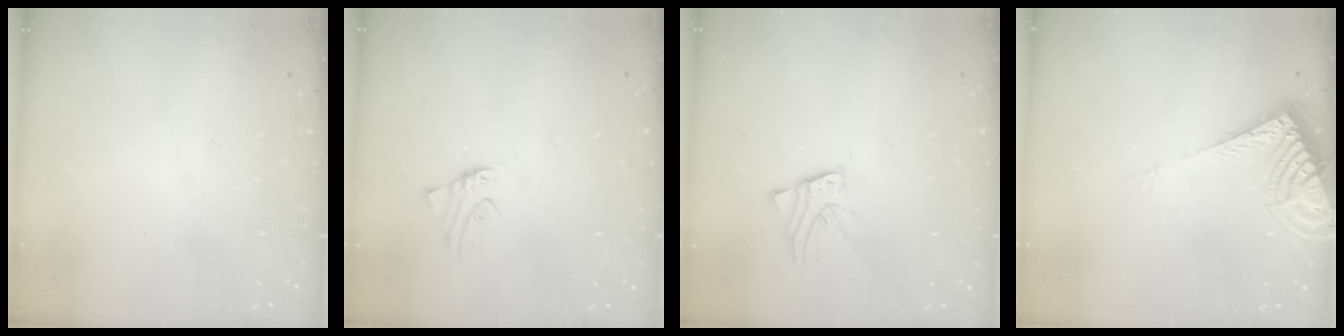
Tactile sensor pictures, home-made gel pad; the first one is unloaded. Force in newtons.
{"total": 0.9, "press": 0.9, "slide": 0.1}
{"total": 3.0, "press": 2.9, "slide": 0.3}
{"total": 10.0, "press": 9.9, "slide": 1.3}